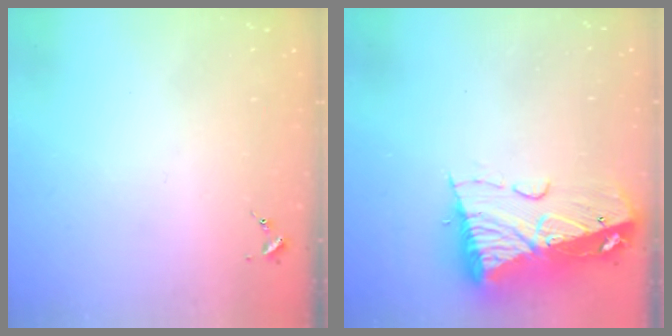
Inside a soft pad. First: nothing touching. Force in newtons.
{"total": 14.4, "press": 14.3, "slide": 1.4}